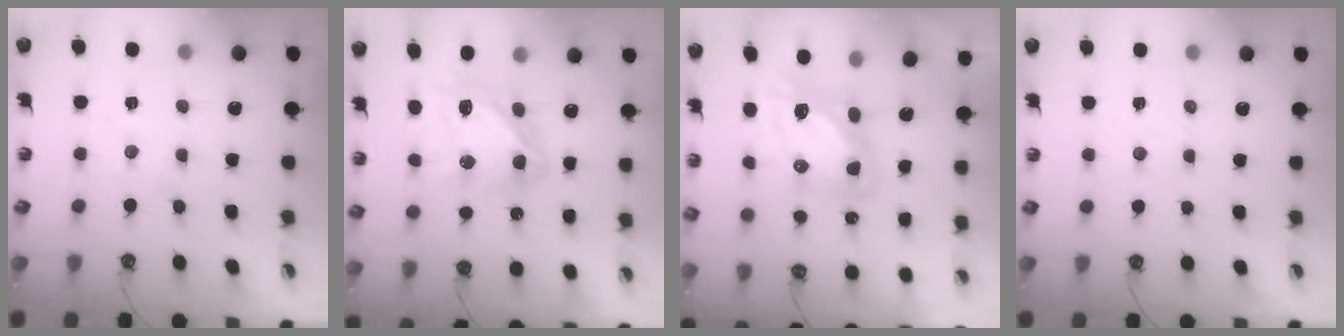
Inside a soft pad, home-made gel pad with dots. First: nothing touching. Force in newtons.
{"total": 15.7, "press": 15.6, "slide": 1.7}
{"total": 12.7, "press": 12.6, "slide": 1.2}
{"total": 2.2, "press": 2.2, "slide": 0.4}